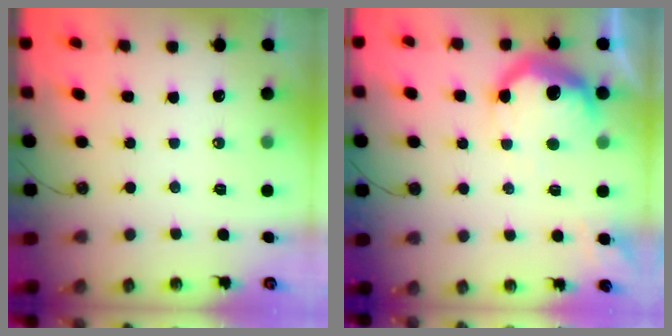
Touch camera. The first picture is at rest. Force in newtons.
{"total": 14.6, "press": 14.6, "slide": 1.0}